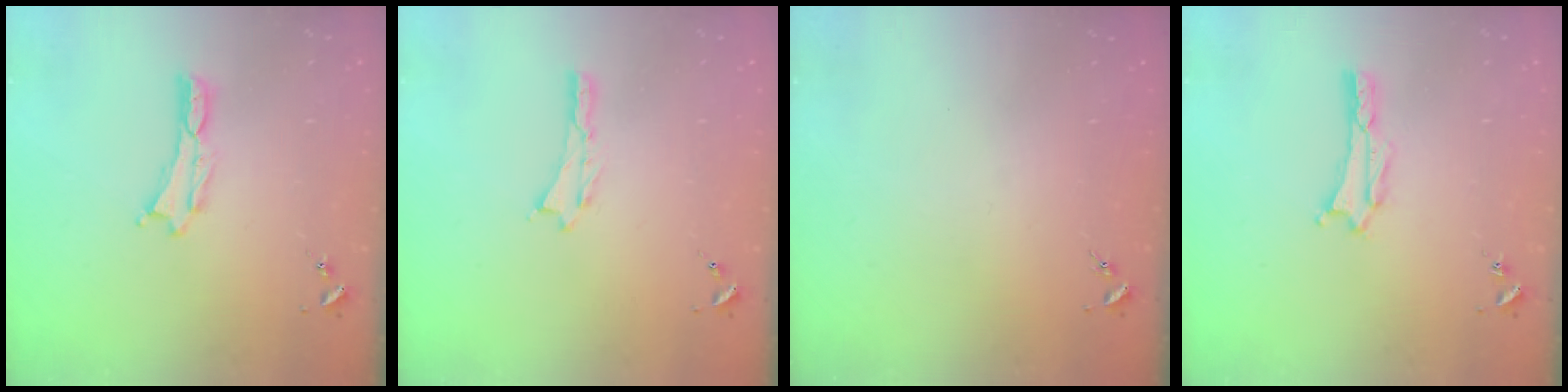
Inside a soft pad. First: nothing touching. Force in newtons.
{"total": 0.0}
{"total": 0.0}
{"total": 1.6, "press": 1.6, "slide": 0.2}